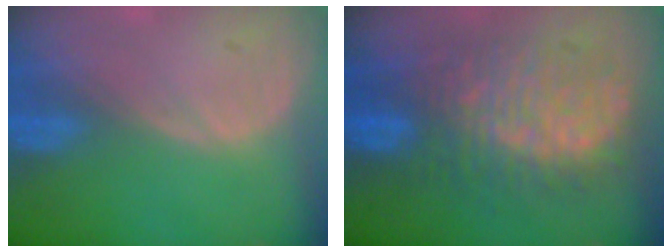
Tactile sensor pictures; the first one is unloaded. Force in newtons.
{"total": 11.6, "press": 11.6, "slide": 1.3}